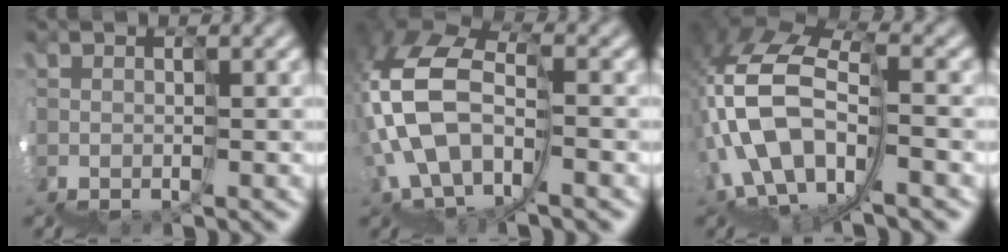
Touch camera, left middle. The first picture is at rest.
{"total": 8.0, "force": [-0.1, 5.2, 6.0], "torque": [-0.161, 0.036, -0.007]}
{"total": 8.2, "force": [-0.3, 4.6, 6.8], "torque": [-0.155, 0.045, -0.017]}